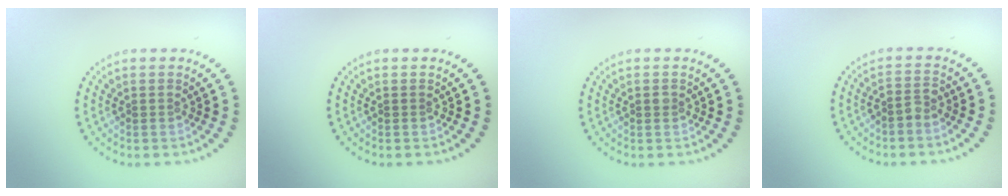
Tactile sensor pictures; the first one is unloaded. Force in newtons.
{"total": 0.0}
{"total": 0.7, "press": 0.7, "slide": 0.1}
{"total": 1.4, "press": 1.1, "slide": 0.8}